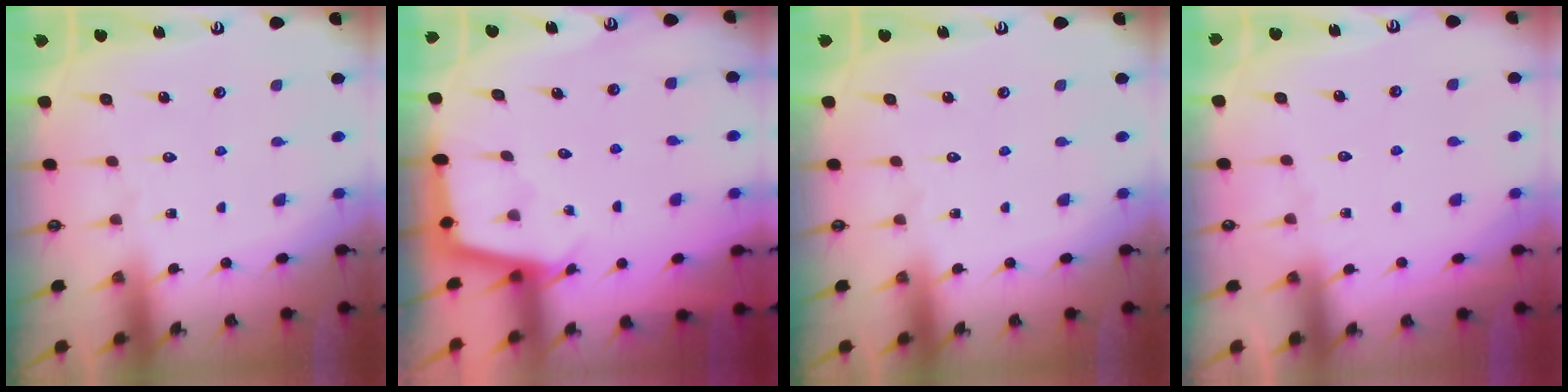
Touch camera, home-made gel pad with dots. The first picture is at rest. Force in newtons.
{"total": 2.5, "press": 2.5, "slide": 0.2}
{"total": 0.0}
{"total": 3.1, "press": 3.1, "slide": 0.5}